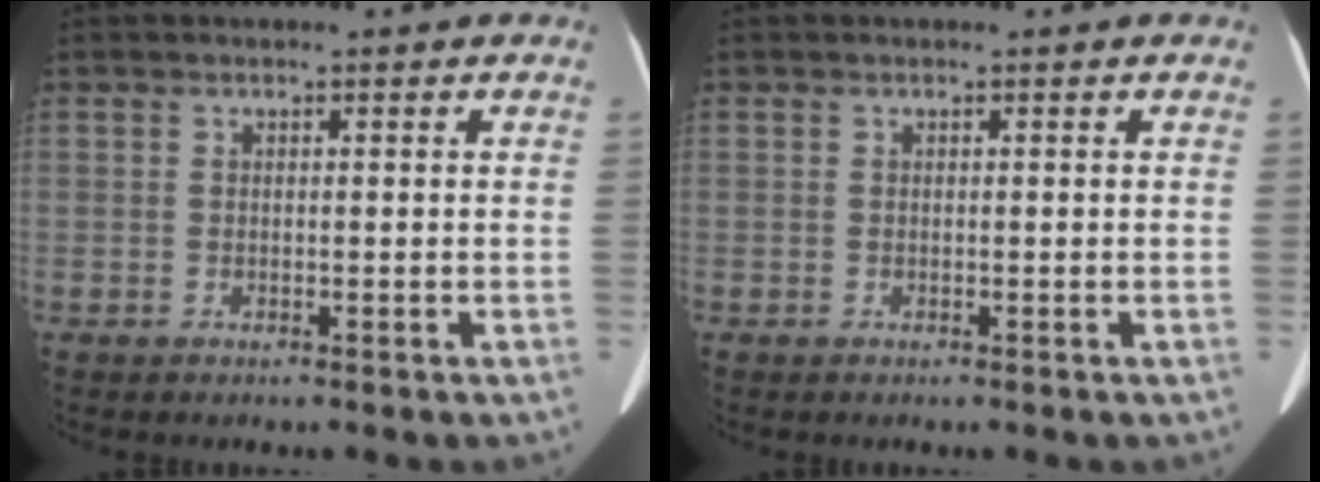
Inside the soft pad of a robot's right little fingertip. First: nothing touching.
{"total": 0.0}